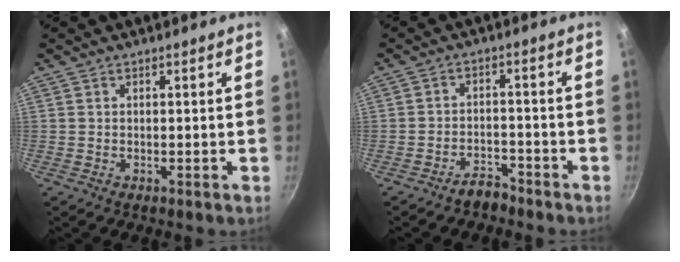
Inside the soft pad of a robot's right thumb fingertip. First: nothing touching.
{"total": 3.7, "force": [-3.2, 1.6, 0.9], "torque": [0.000, 0.036, -0.052]}